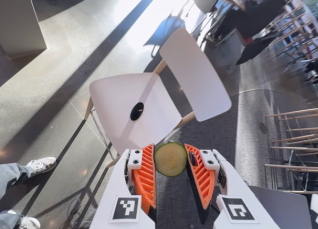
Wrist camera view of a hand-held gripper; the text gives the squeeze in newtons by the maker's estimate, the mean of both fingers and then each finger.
{"total": 9.0, "left": 9.6, "right": 8.3}